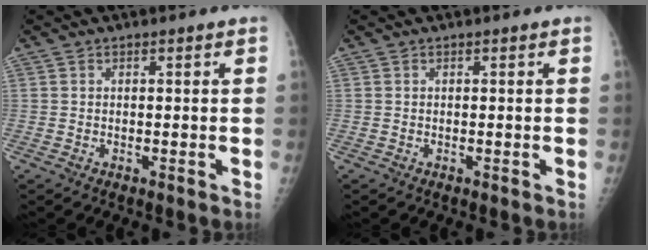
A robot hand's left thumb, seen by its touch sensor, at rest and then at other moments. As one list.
[{"total": 0.0}]